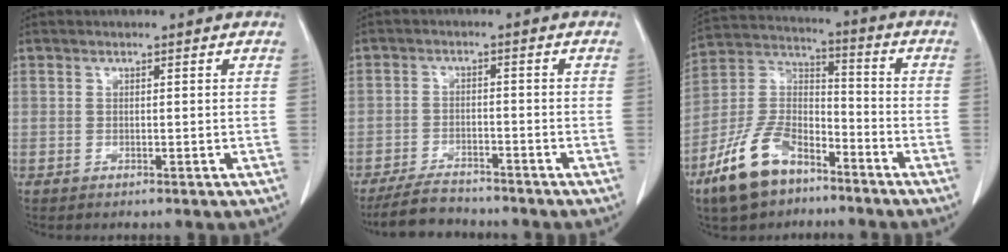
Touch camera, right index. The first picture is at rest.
{"total": 5.7, "force": [-5.3, 1.9, 1.2], "torque": [-0.022, -0.010, -0.093]}
{"total": 13.7, "force": [-8.9, 6.7, 7.9], "torque": [-0.168, 0.011, -0.174]}